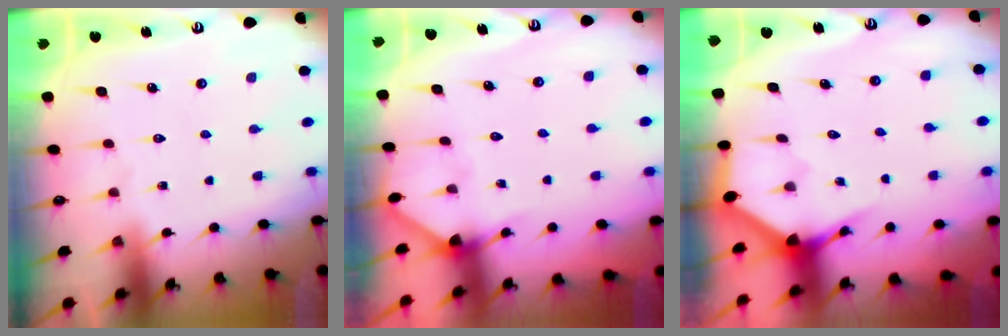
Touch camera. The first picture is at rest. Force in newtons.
{"total": 4.4, "press": 4.3, "slide": 0.5}
{"total": 3.6, "press": 3.6, "slide": 0.2}